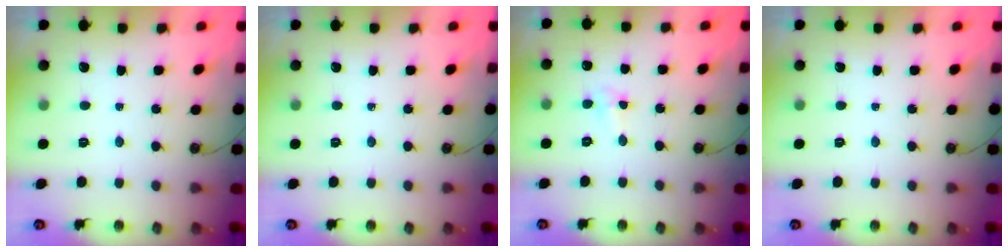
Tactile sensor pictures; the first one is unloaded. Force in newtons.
{"total": 0.0}
{"total": 4.1, "press": 4.1, "slide": 0.7}
{"total": 0.0}